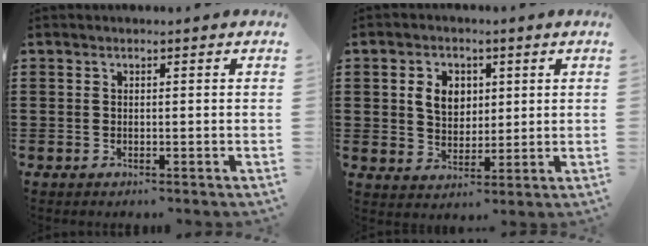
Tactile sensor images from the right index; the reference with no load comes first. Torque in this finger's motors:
{"motor_torque": [0.99, 0.79, 0.19, 0.07]}